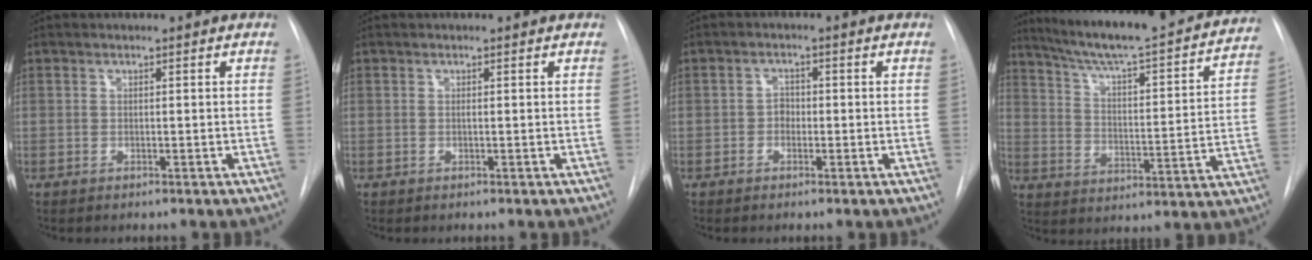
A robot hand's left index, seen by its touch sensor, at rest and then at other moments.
{"total": 0.0}
{"total": 1.7, "force": [-0.5, 1.3, 0.9], "torque": [-0.010, 0.006, -0.010]}
{"total": 27.4, "force": [24.3, 3.2, 12.4], "torque": [-0.191, -0.044, 0.321]}